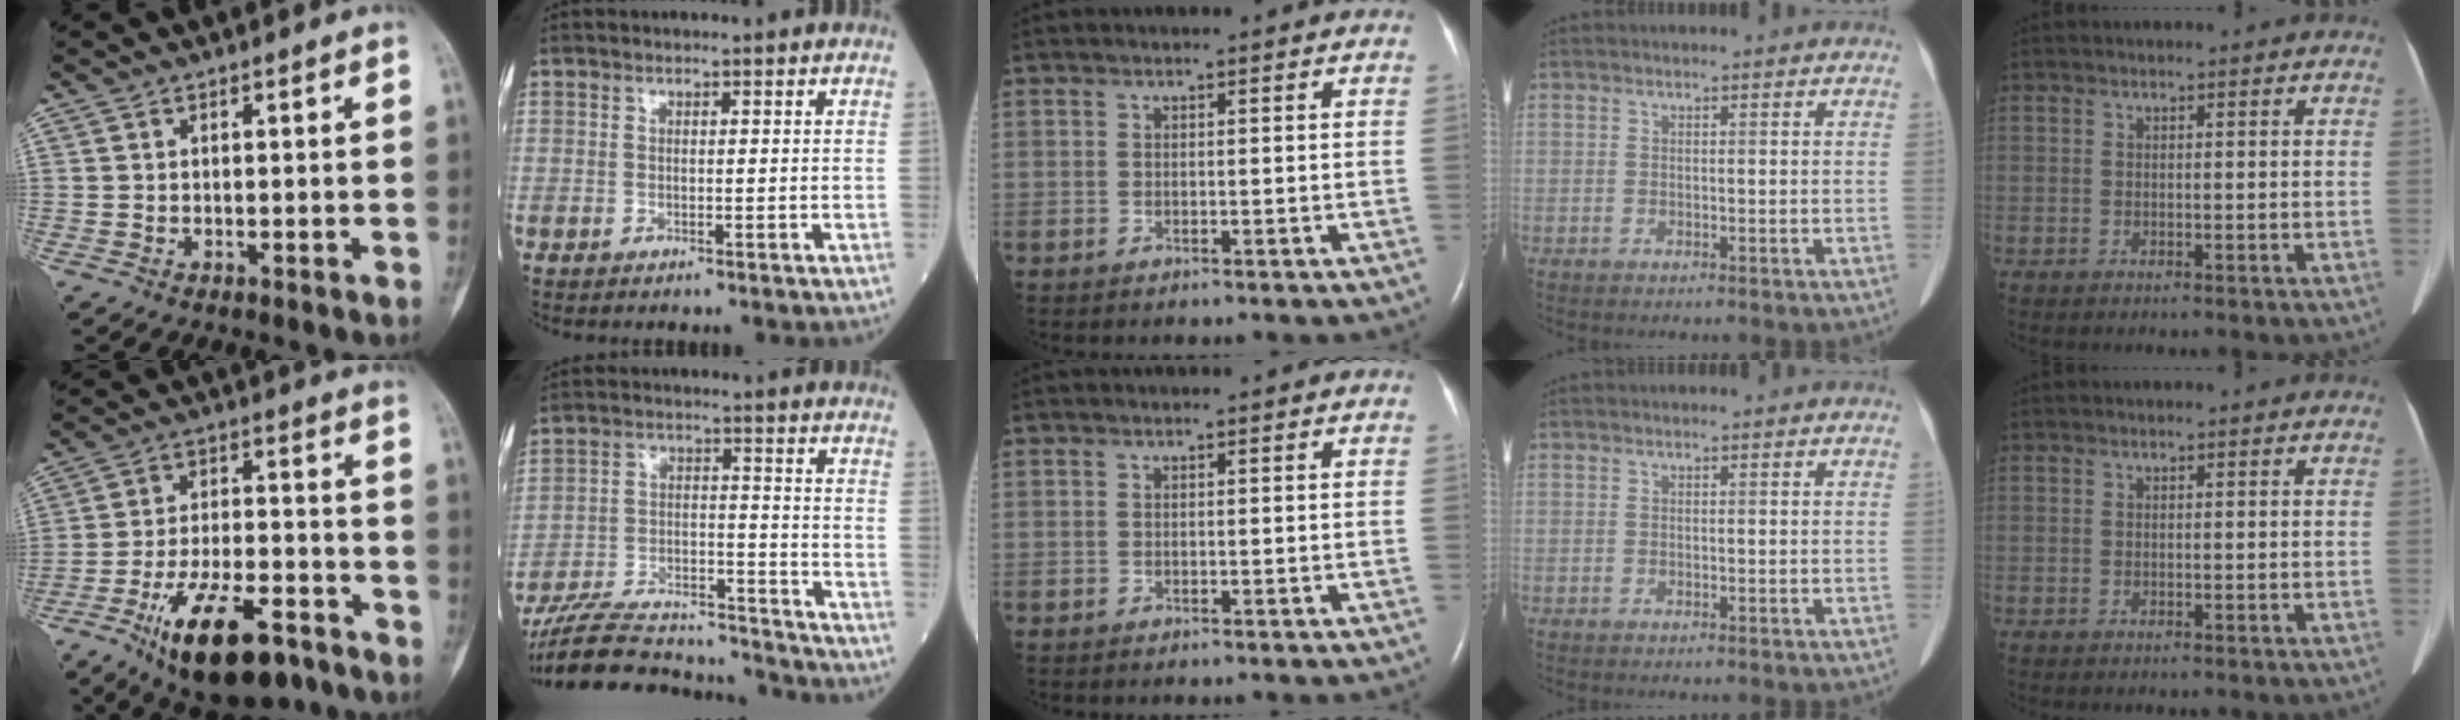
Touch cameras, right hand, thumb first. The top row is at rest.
{"thumb": {"total": 18.1, "force": [-10.4, 7.7, 12.6], "torque": [-0.198, 0.058, -0.166]}, "index": {"total": 22.0, "force": [-20.3, 4.9, 6.8], "torque": [-0.155, 0.007, -0.320]}}